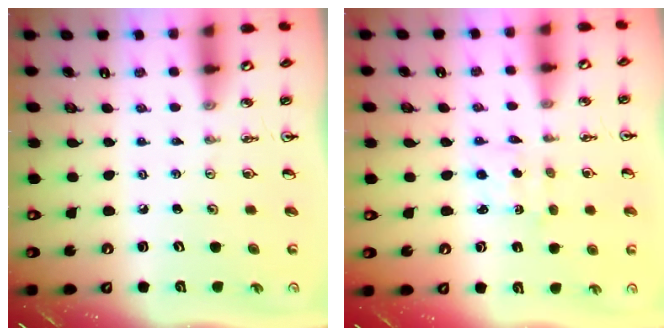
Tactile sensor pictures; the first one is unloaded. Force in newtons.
{"total": 1.7, "press": 1.5, "slide": 0.8}